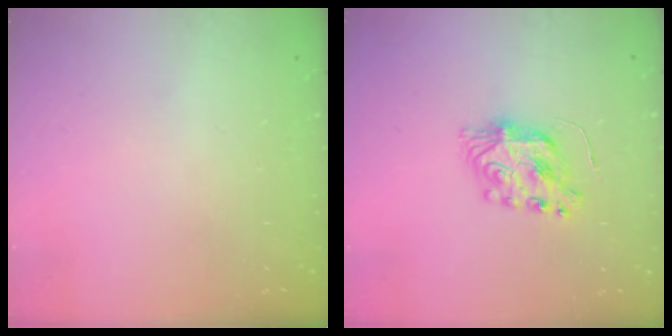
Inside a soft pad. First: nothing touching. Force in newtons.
{"total": 7.9, "press": 7.9, "slide": 0.5}